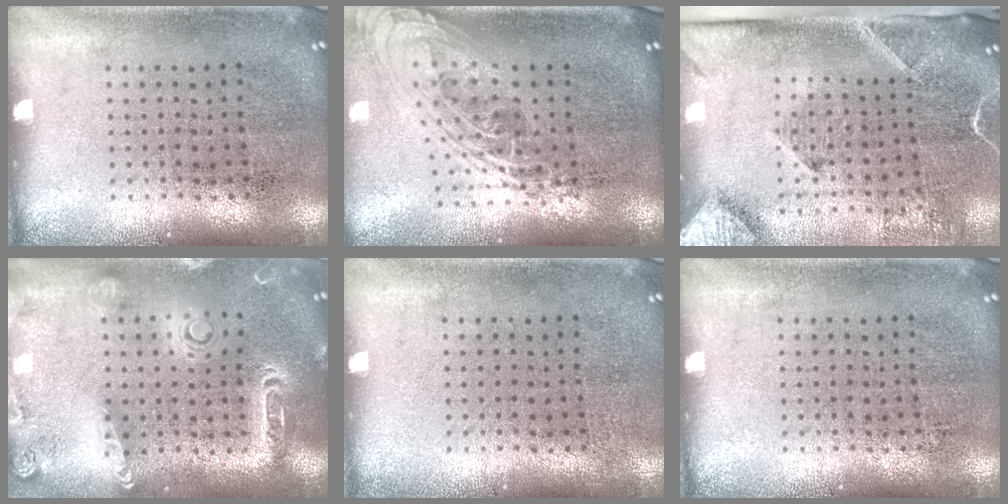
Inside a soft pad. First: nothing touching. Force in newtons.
{"total": 2.2, "press": 1.6, "slide": 1.4}
{"total": 2.9, "press": 2.1, "slide": 2.0}
{"total": 2.0, "press": 1.9, "slide": 0.6}
{"total": 0.0}
{"total": 0.0}